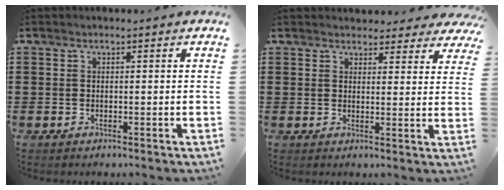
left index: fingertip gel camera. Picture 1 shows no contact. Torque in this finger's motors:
{"motor_torque": [1.12, -1.02, 0.33, 0.04]}